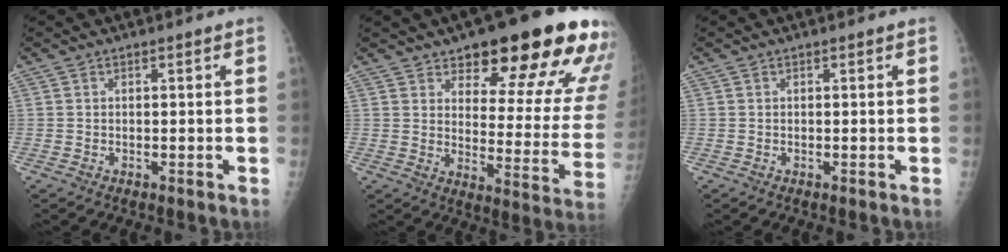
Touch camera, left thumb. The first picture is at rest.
{"total": 22.3, "force": [14.7, 7.1, 15.2], "torque": [-0.150, -0.073, 0.189]}
{"total": 0.0}